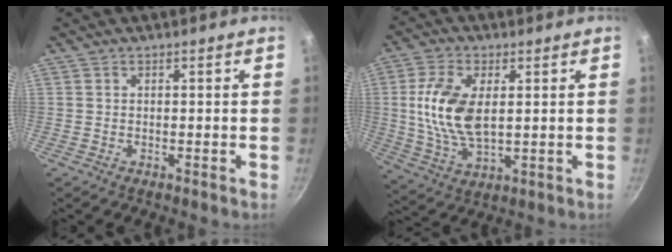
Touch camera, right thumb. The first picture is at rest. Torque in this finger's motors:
{"motor_torque": [0.76, 0.83, 1.29, -0.49, 0.48]}